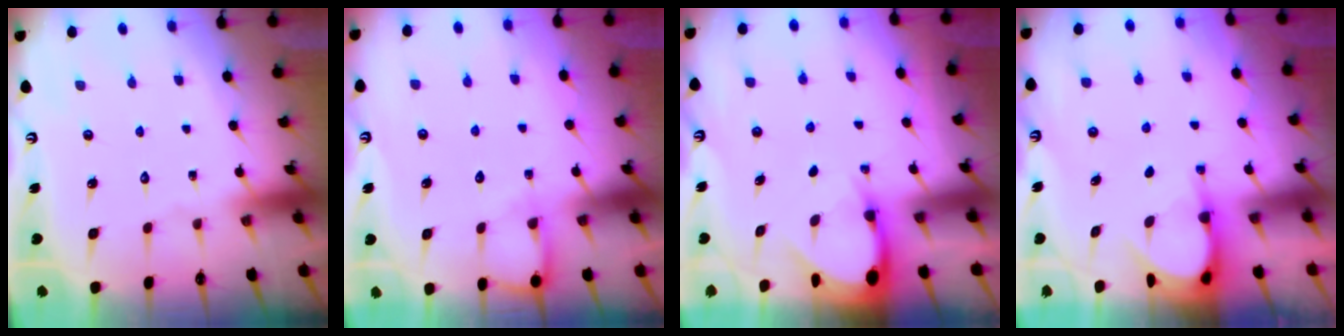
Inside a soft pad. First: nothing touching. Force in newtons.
{"total": 4.8, "press": 4.8, "slide": 0.5}
{"total": 3.6, "press": 3.6, "slide": 0.3}
{"total": 3.9, "press": 3.9, "slide": 0.3}